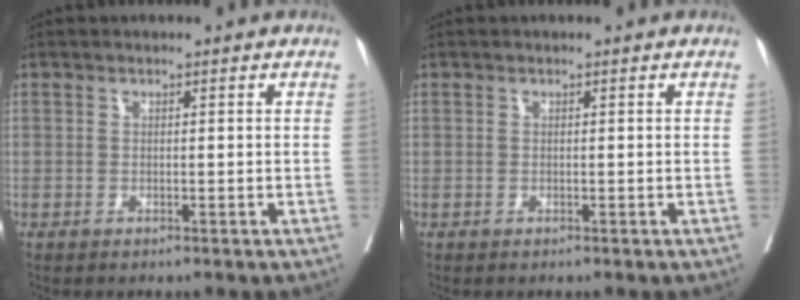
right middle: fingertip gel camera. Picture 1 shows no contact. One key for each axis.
{"total": 0.0}